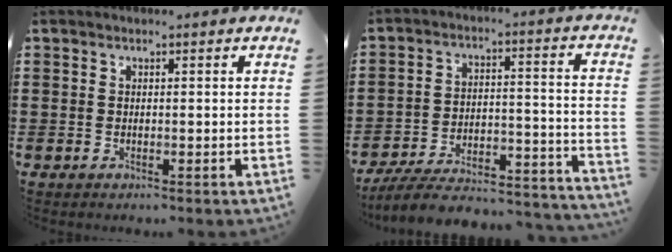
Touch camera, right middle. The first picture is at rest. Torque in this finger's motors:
{"motor_torque": [0.31, -0.28, 0.45, 0.08]}